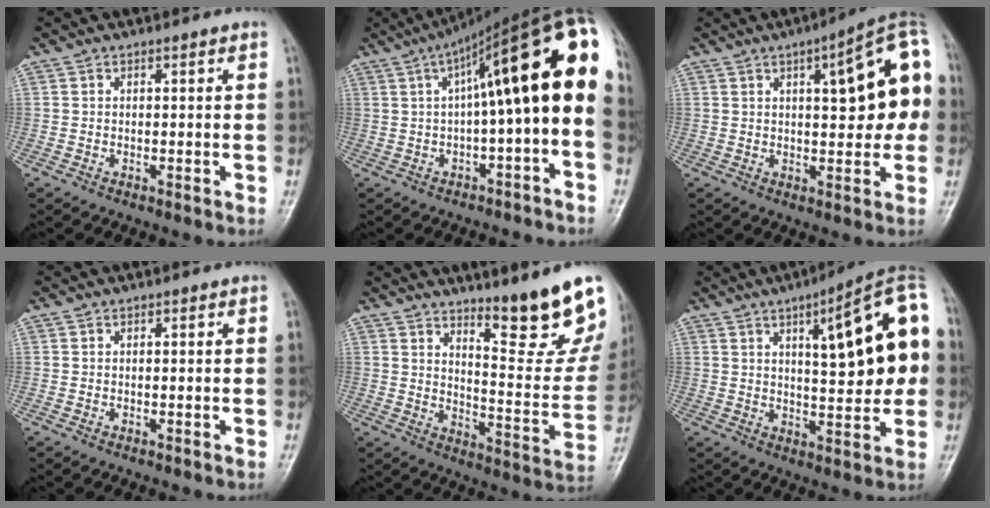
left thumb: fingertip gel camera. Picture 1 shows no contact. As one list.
[{"total": 20.2, "force": [1.6, 4.9, 19.5], "torque": [-0.271, 0.062, 0.021]}, {"total": 15.5, "force": [2.9, 5.7, 14.2], "torque": [-0.142, 0.027, 0.030]}, {"total": 0.0}, {"total": 16.1, "force": [11.8, 2.6, 10.7], "torque": [-0.110, -0.100, 0.179]}, {"total": 18.5, "force": [4.0, 5.6, 17.1], "torque": [-0.200, 0.013, 0.050]}]